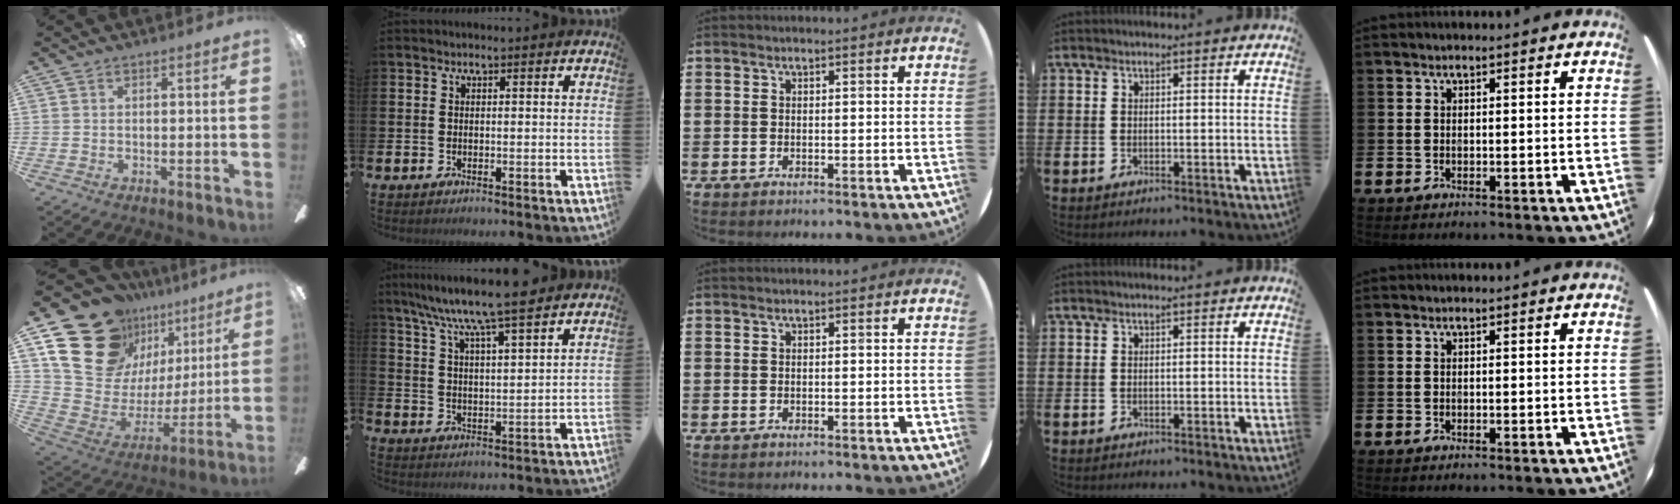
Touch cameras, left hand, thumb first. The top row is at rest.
{"thumb": {"total": 23.5, "force": [14.9, 15.1, 10.1], "torque": [-0.181, -0.084, 0.297]}, "index": {"total": 9.1, "force": [8.2, 0.1, 3.9], "torque": [-0.095, -0.046, 0.144]}}